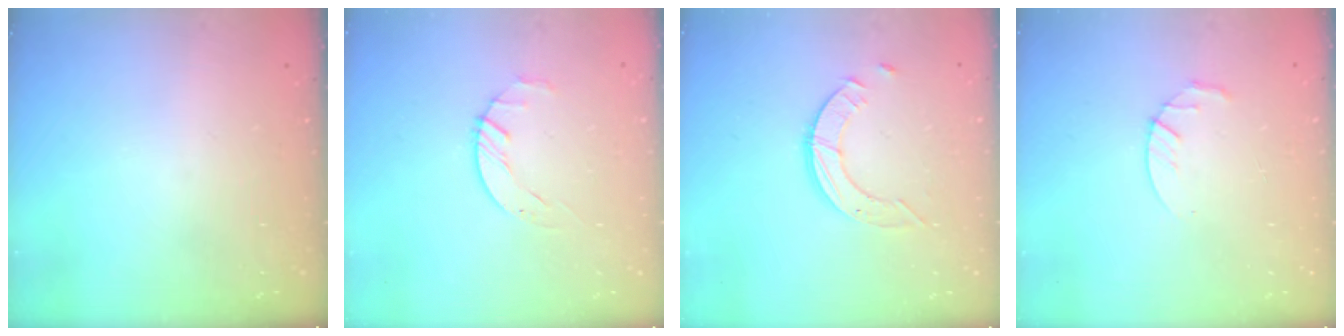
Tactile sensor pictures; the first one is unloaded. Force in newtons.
{"total": 1.8, "press": 1.7, "slide": 0.3}
{"total": 3.6, "press": 3.5, "slide": 0.3}
{"total": 3.0, "press": 2.9, "slide": 0.5}